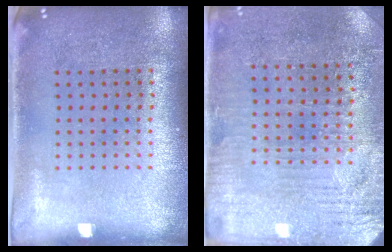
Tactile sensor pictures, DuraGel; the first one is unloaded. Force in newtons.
{"total": 3.2, "press": 3.1, "slide": 0.8}